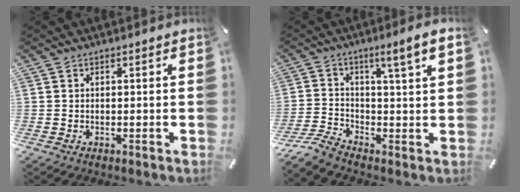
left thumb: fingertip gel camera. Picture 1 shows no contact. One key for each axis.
{"total": 7.2, "fx": -1.2, "fy": 1.7, "fz": 6.9, "tx": -0.141, "ty": -0.003, "tz": -0.030}